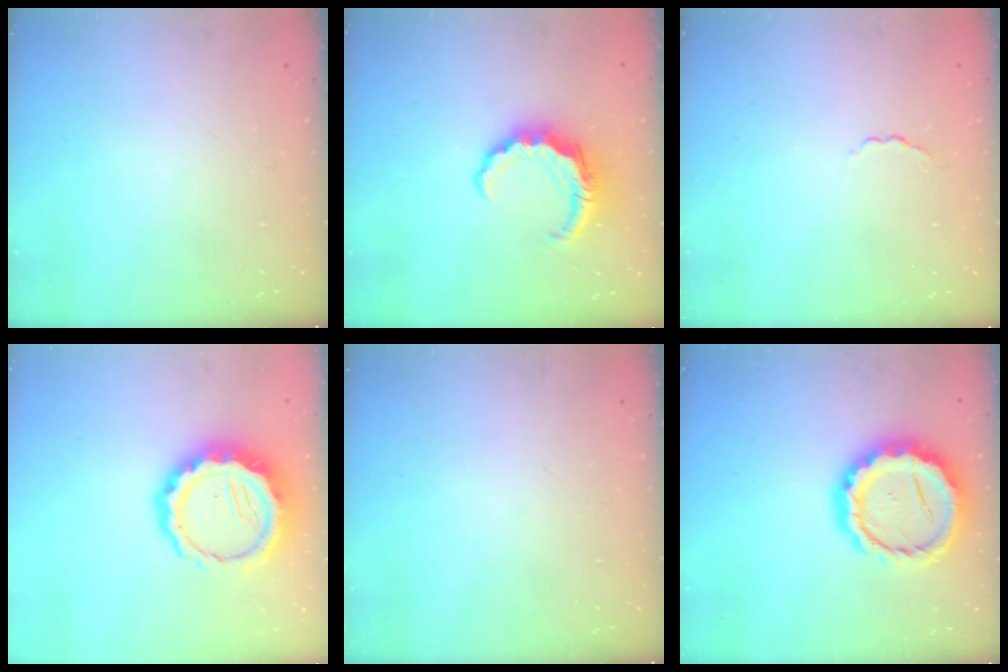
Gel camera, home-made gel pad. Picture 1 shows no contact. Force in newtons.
{"total": 8.0, "press": 7.9, "slide": 0.7}
{"total": 1.7, "press": 1.6, "slide": 0.5}
{"total": 13.6, "press": 13.3, "slide": 2.9}
{"total": 0.0}
{"total": 15.9, "press": 15.7, "slide": 2.6}